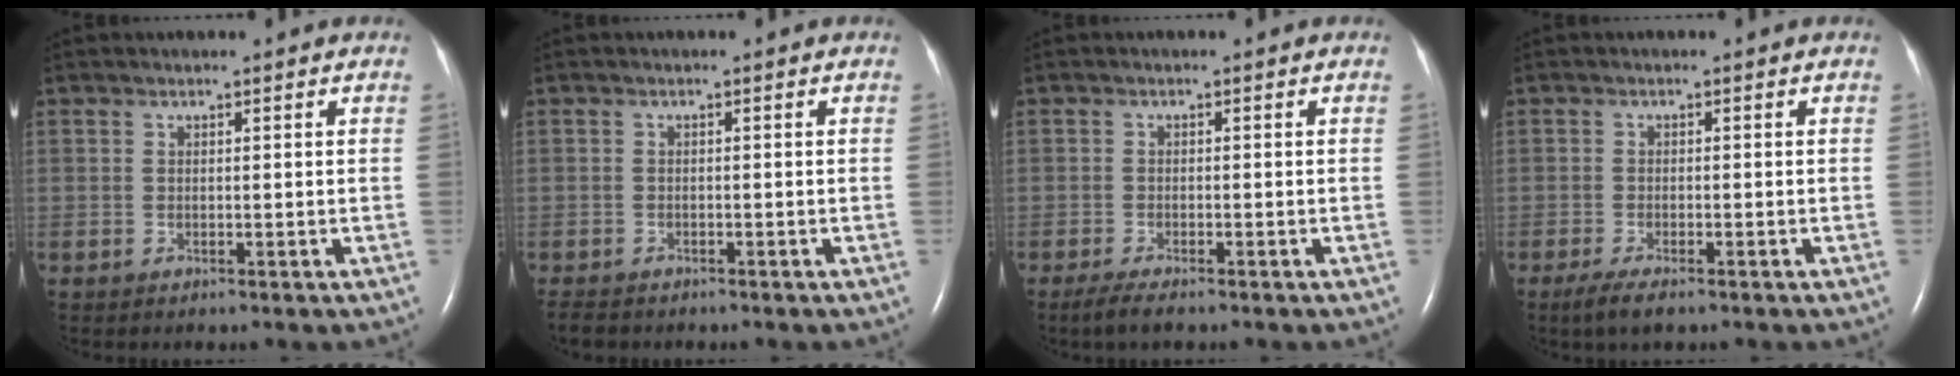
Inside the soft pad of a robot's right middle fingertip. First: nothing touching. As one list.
[{"total": 2.5, "force": [-2.2, 0.9, 0.7], "torque": [-0.014, -0.006, -0.032]}, {"total": 2.9, "force": [-2.2, 0.4, 1.8], "torque": [-0.044, -0.009, -0.039]}, {"total": 3.5, "force": [-2.4, 0.7, 2.4], "torque": [-0.052, -0.009, -0.042]}]